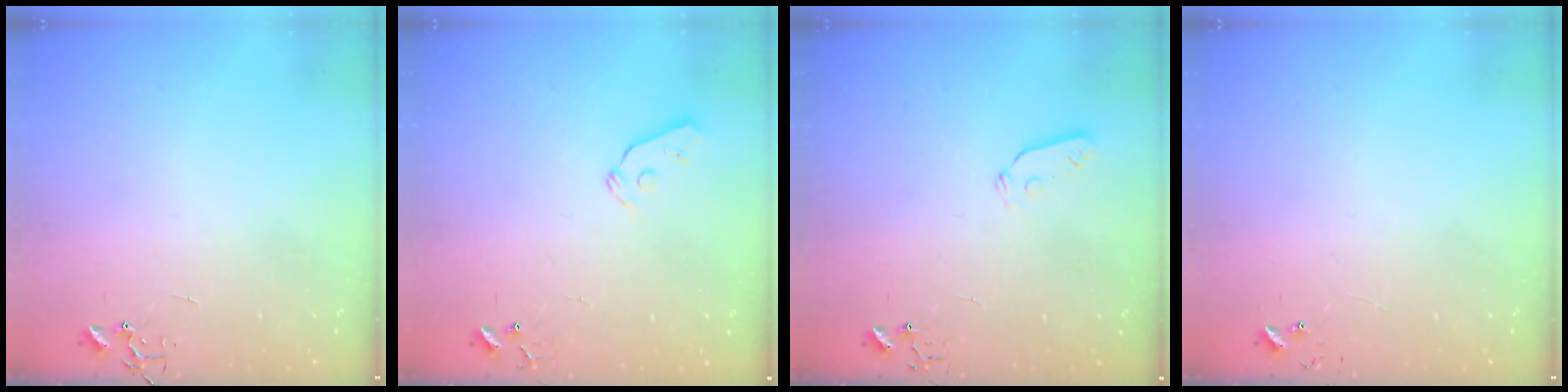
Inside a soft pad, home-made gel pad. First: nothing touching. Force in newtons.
{"total": 5.9, "press": 5.8, "slide": 0.7}
{"total": 4.2, "press": 4.2, "slide": 0.5}
{"total": 4.7, "press": 4.7, "slide": 0.5}